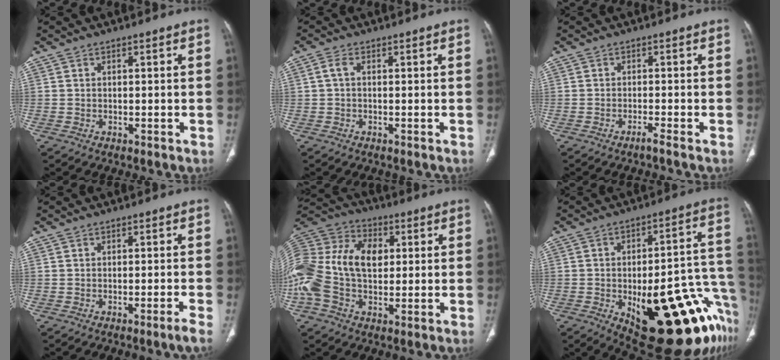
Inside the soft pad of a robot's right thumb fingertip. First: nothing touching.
{"total": 1.6, "force": [0.1, 0.8, 1.4], "torque": [-0.033, 0.004, 0.000]}
{"total": 1.4, "force": [-1.1, -0.4, 0.8], "torque": [-0.021, 0.003, -0.021]}
{"total": 1.9, "force": [-1.2, -0.7, 1.3], "torque": [-0.029, 0.004, -0.018]}
{"total": 22.8, "force": [1.8, 15.2, 16.9], "torque": [-0.394, 0.049, 0.038]}
{"total": 30.5, "force": [-11.9, 11.2, 25.7], "torque": [-0.241, 0.057, -0.141]}